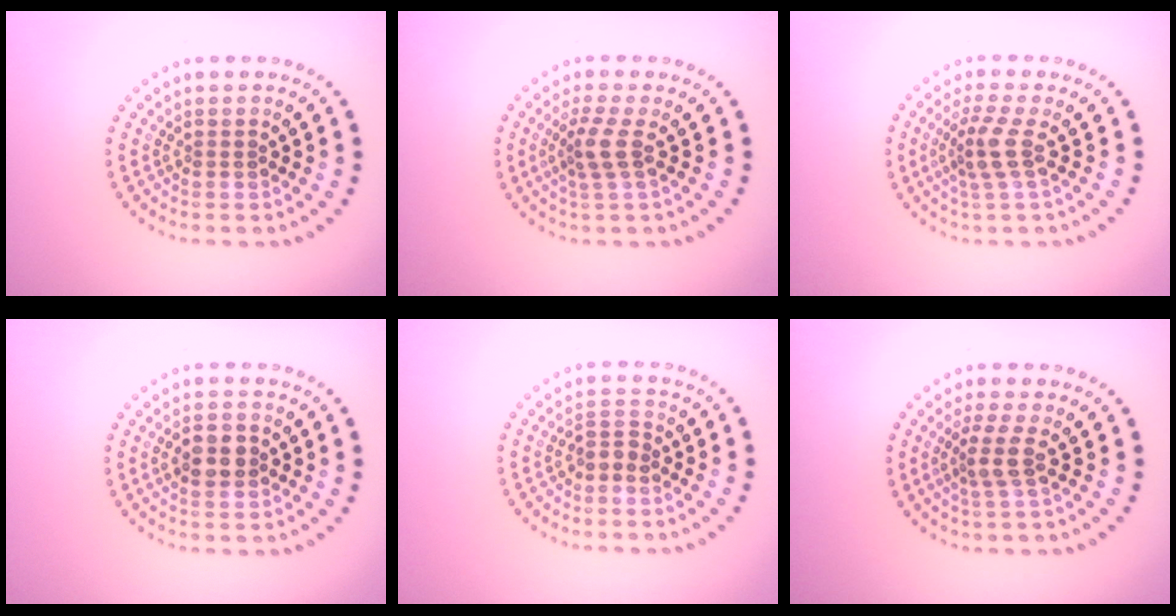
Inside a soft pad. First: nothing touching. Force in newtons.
{"total": 2.4, "press": 1.9, "slide": 1.5}
{"total": 2.9, "press": 2.2, "slide": 1.8}
{"total": 3.2, "press": 3.2, "slide": 0.2}
{"total": 1.5, "press": 1.3, "slide": 0.8}
{"total": 2.5, "press": 1.9, "slide": 1.6}